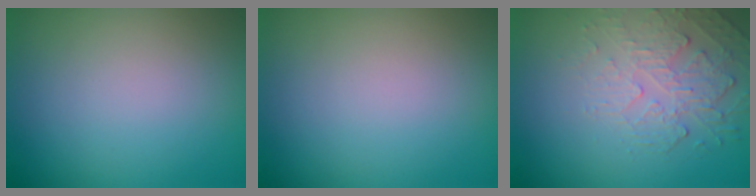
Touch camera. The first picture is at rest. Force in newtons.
{"total": 0.0}
{"total": 2.4, "press": 1.7, "slide": 1.7}